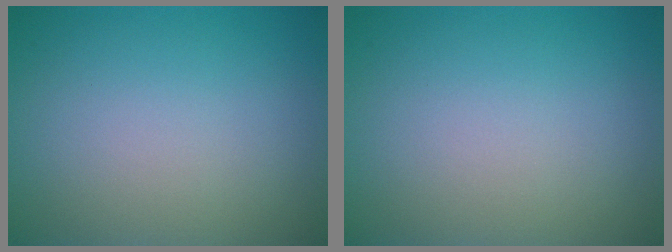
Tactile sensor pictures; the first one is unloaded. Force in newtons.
{"total": 0.0}